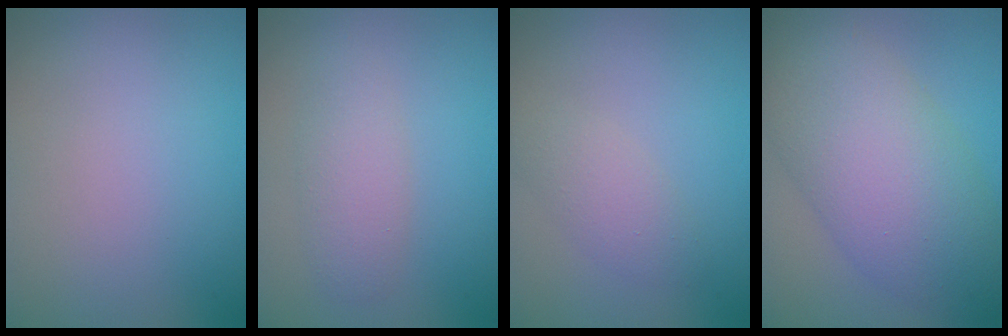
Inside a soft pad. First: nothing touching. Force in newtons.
{"total": 2.6, "press": 2.6, "slide": 0.2}
{"total": 2.2, "press": 2.2, "slide": 0.2}
{"total": 9.5, "press": 9.5, "slide": 0.4}